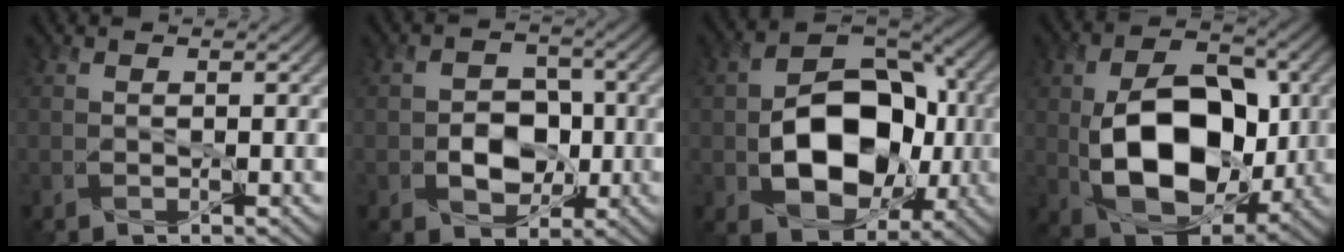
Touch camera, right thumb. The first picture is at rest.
{"total": 5.7, "force": [-1.4, 3.9, 3.9], "torque": [-0.059, 0.000, -0.037]}
{"total": 14.1, "force": [-2.2, 9.4, 10.4], "torque": [-0.155, -0.018, -0.029]}
{"total": 14.0, "force": [-1.3, 8.5, 11.1], "torque": [-0.196, -0.018, -0.011]}